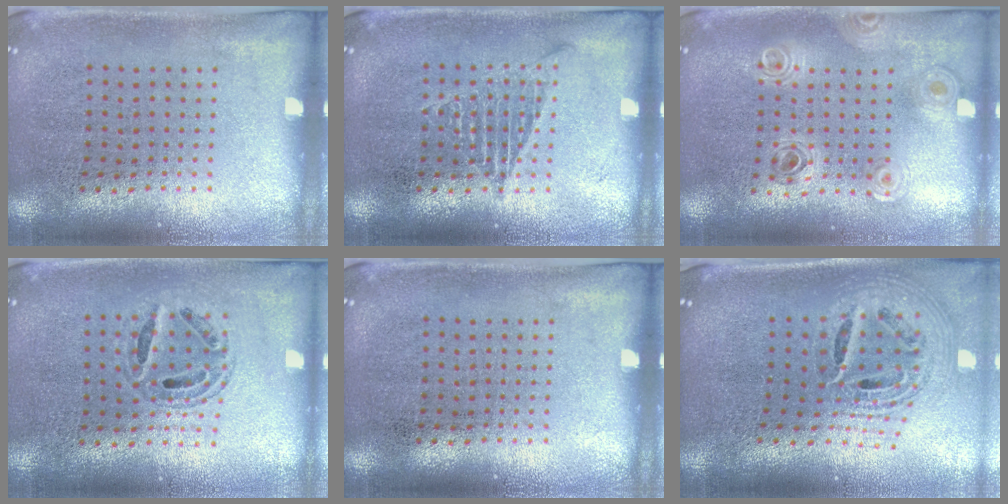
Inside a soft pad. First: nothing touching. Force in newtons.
{"total": 1.4, "press": 1.4, "slide": 0.2}
{"total": 0.9, "press": 0.9, "slide": 0.1}
{"total": 0.8, "press": 0.8, "slide": 0.1}
{"total": 0.0}
{"total": 2.2, "press": 1.6, "slide": 1.6}